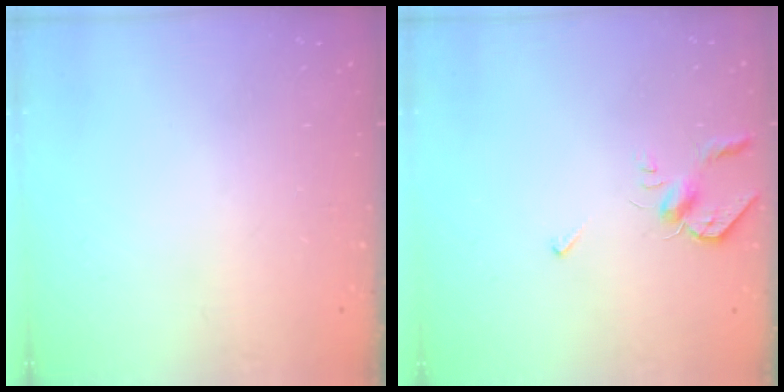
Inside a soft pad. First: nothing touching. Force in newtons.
{"total": 4.4, "press": 4.3, "slide": 0.9}